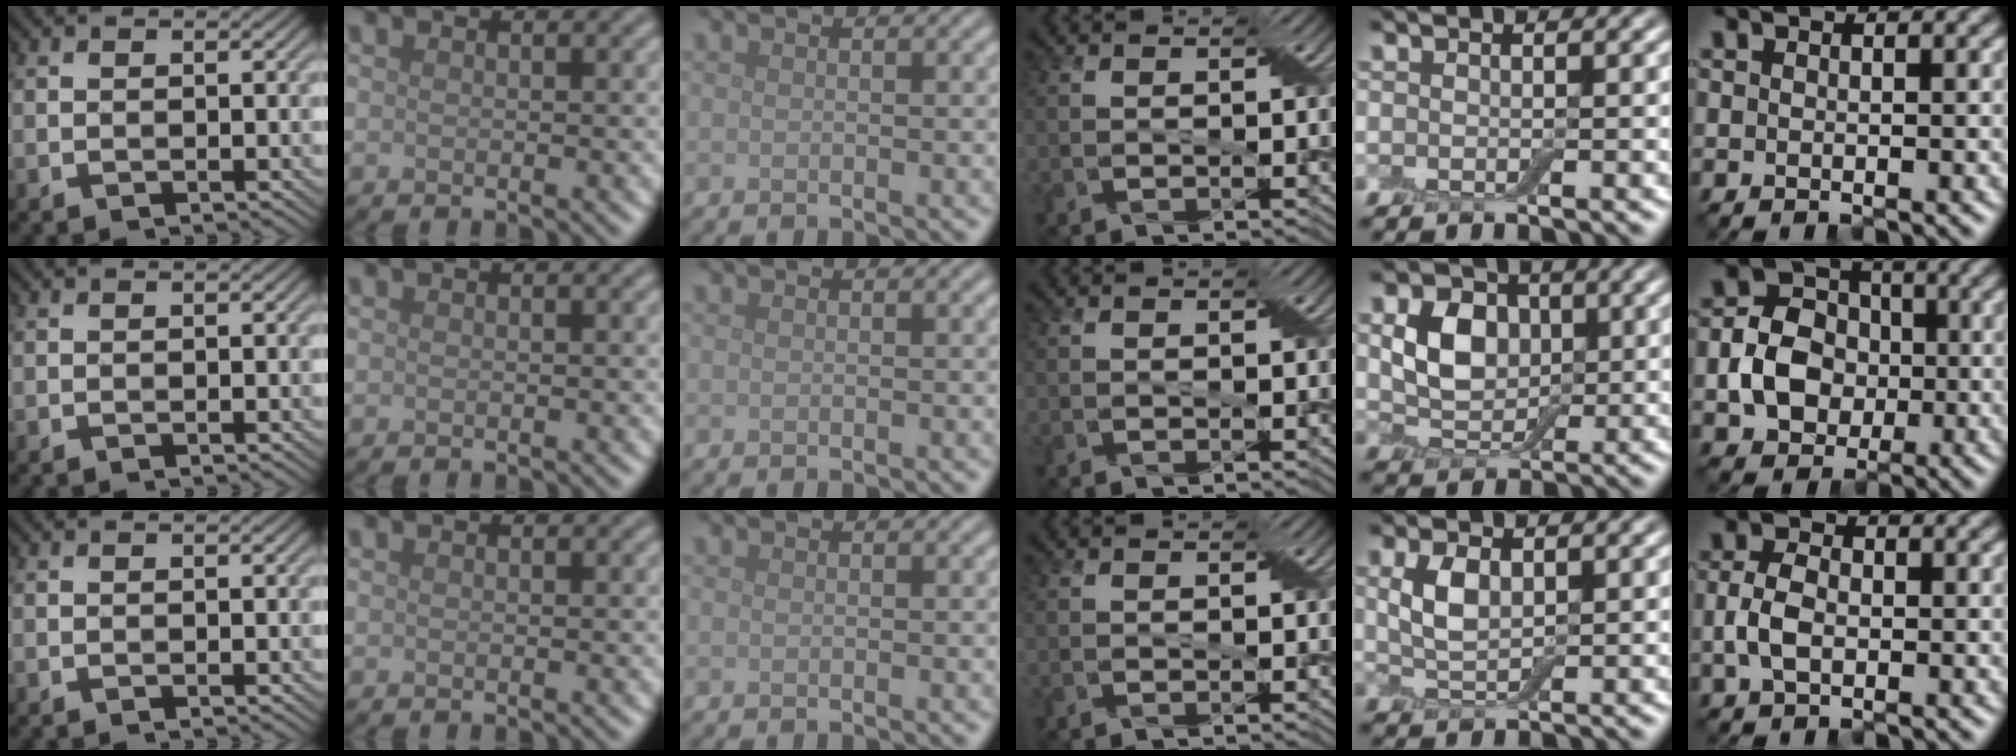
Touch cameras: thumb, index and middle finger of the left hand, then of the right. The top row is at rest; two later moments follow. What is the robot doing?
{"motion": "press", "object": "electronic device side button"}